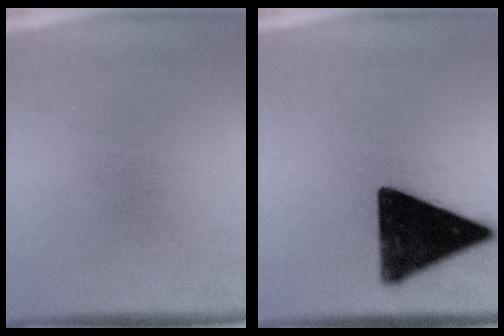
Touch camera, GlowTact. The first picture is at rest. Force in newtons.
{"total": 17.4}